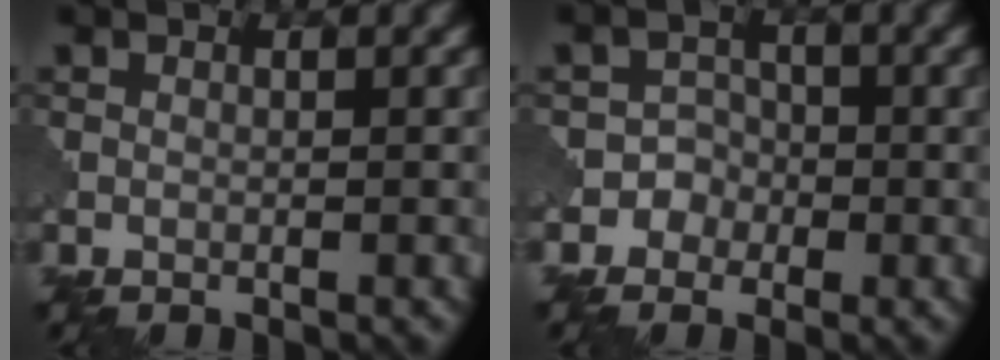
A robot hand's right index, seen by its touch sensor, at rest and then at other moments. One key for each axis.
{"total": 2.5, "fx": -1.2, "fy": 2.2, "fz": 0.1, "tx": 0.029, "ty": 0.011, "tz": -0.030}